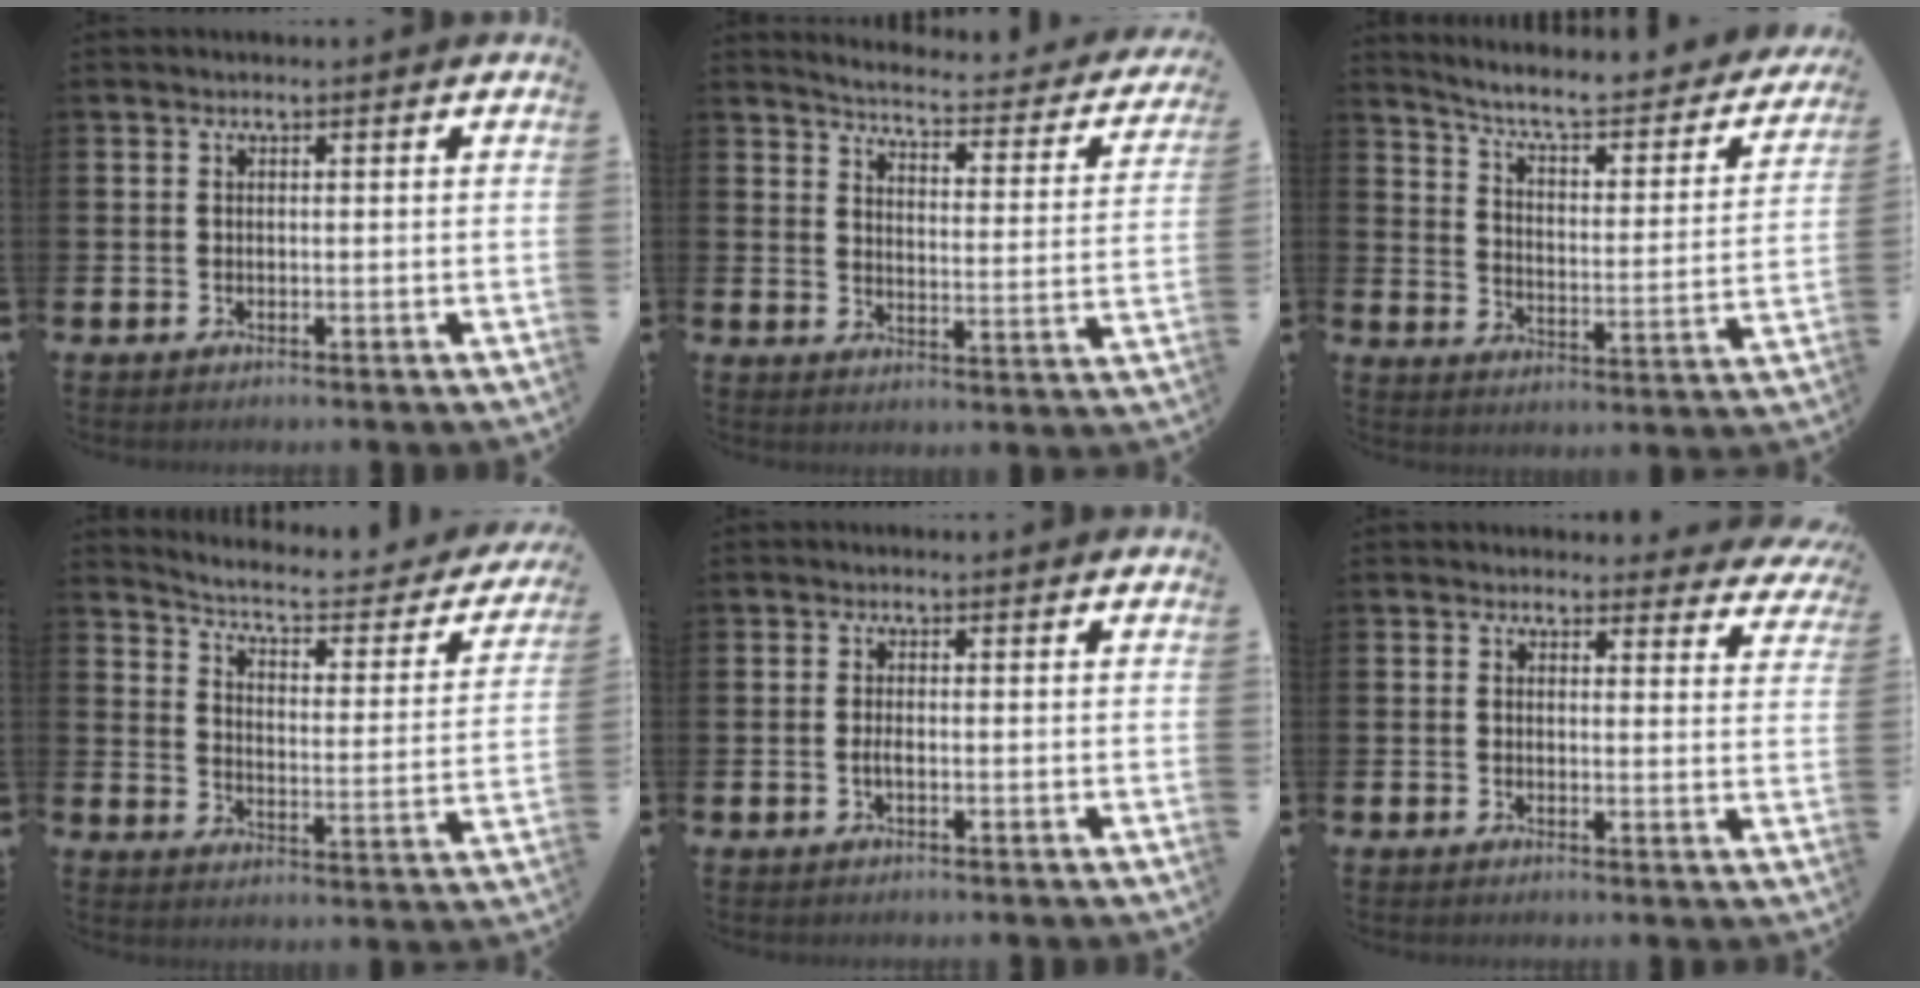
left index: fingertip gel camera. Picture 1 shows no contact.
{"total": 3.8, "force": [3.6, 0.2, 1.1], "torque": [-0.038, -0.041, 0.053]}
{"total": 6.5, "force": [5.6, 1.4, 3.0], "torque": [-0.081, -0.047, 0.087]}
{"total": 5.0, "force": [4.2, 1.3, 2.4], "torque": [-0.065, -0.034, 0.060]}
{"total": 1.0, "force": [-0.3, 0.2, 1.0], "torque": [-0.025, 0.001, -0.004]}
{"total": 2.4, "force": [2.2, 1.0, 0.0], "torque": [0.010, -0.016, 0.035]}